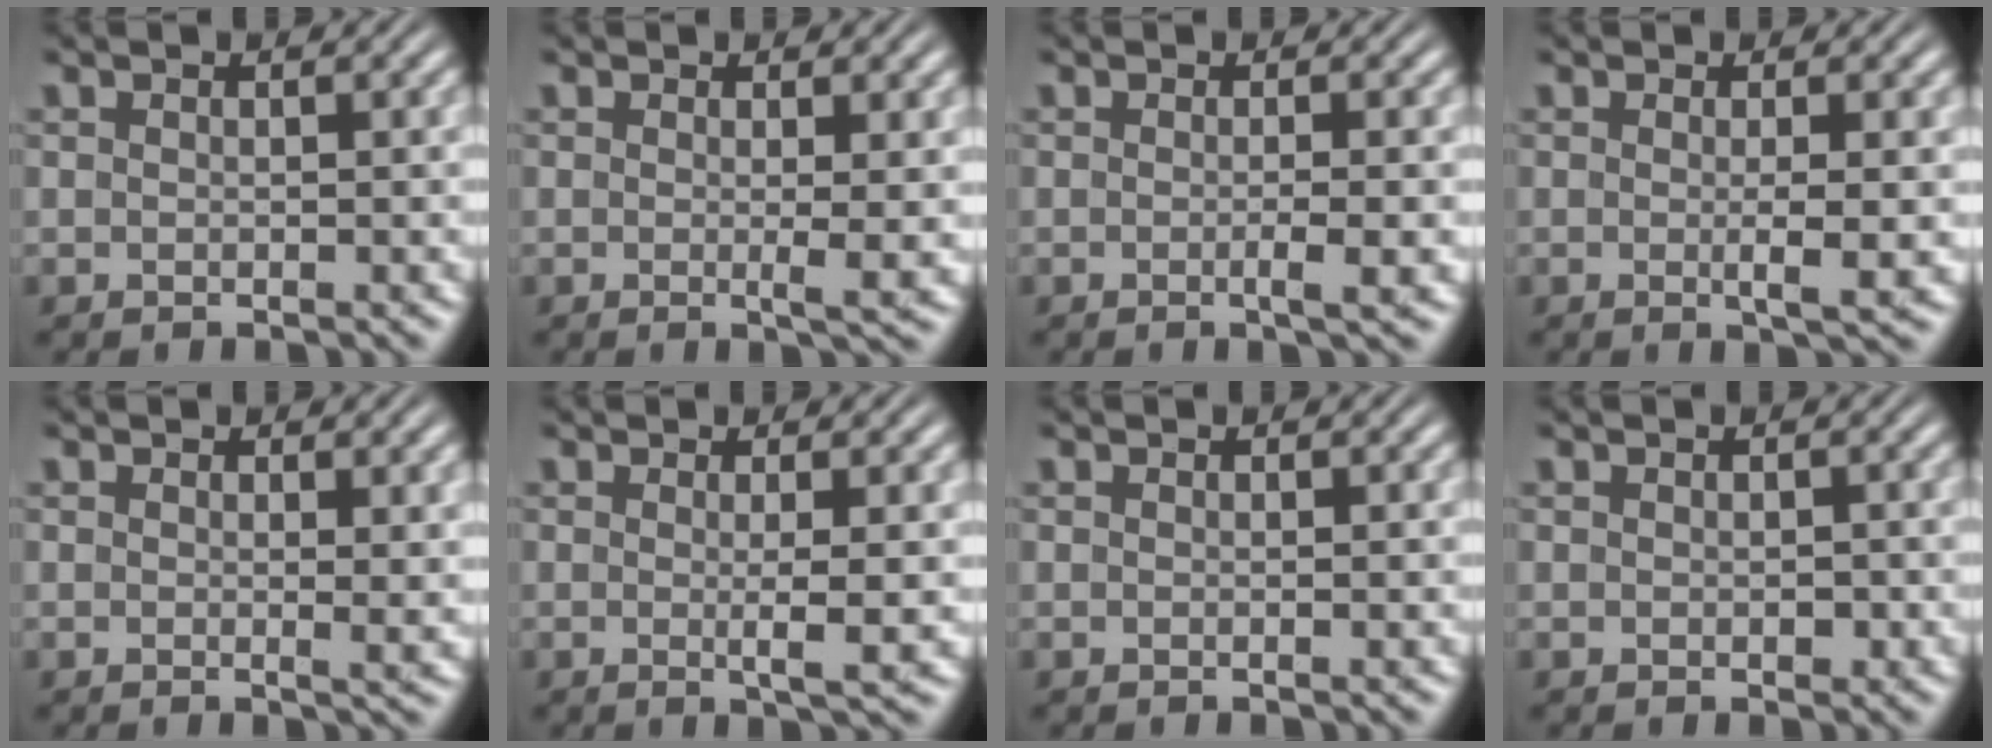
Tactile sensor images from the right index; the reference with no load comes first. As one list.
[{"total": 1.7, "force": [0.3, -0.2, 1.6], "torque": [-0.027, -0.008, 0.003]}, {"total": 1.3, "force": [-0.4, -0.2, 1.3], "torque": [-0.022, 0.000, -0.011]}, {"total": 2.1, "force": [-0.1, -0.2, 2.1], "torque": [-0.037, -0.008, -0.003]}, {"total": 1.1, "force": [0.5, -0.3, 0.9], "torque": [-0.013, -0.007, 0.007]}, {"total": 2.2, "force": [0.2, -0.3, 2.2], "torque": [-0.039, -0.010, 0.002]}, {"total": 0.0}, {"total": 0.7, "force": [-0.2, 0.5, 0.4], "torque": [-0.010, -0.007, -0.001]}]